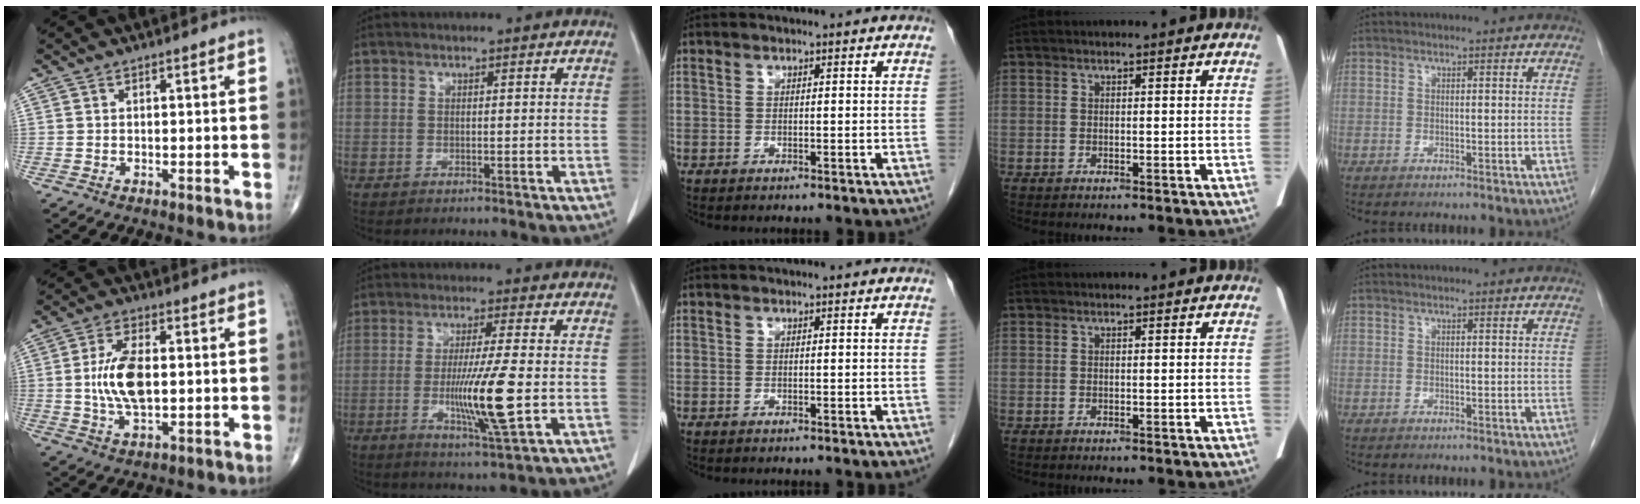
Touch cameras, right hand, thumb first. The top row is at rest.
{"thumb": {"total": 10.0, "force": [0.2, 4.8, 8.8], "torque": [-0.173, -0.001, 0.006]}, "index": {"total": 10.5, "force": [-1.8, -0.3, 10.3], "torque": [-0.186, -0.022, -0.034]}}